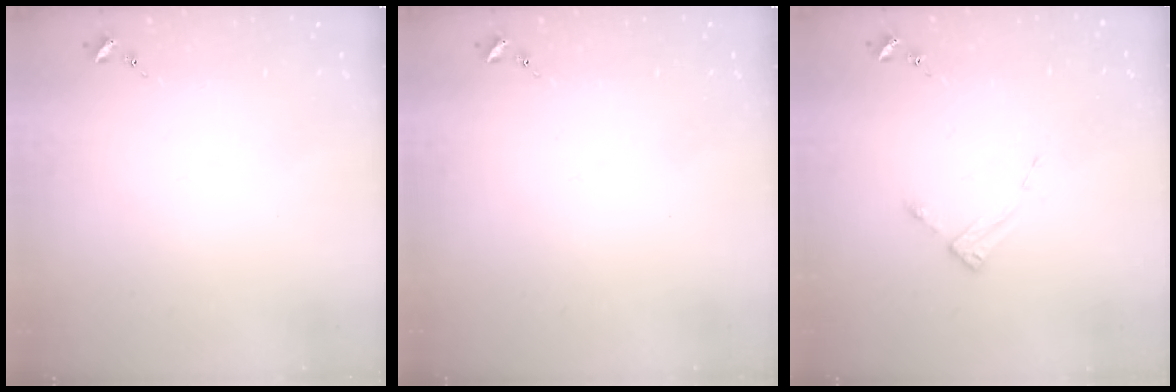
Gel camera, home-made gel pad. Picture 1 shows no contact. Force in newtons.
{"total": 0.0}
{"total": 2.6, "press": 2.6, "slide": 0.4}